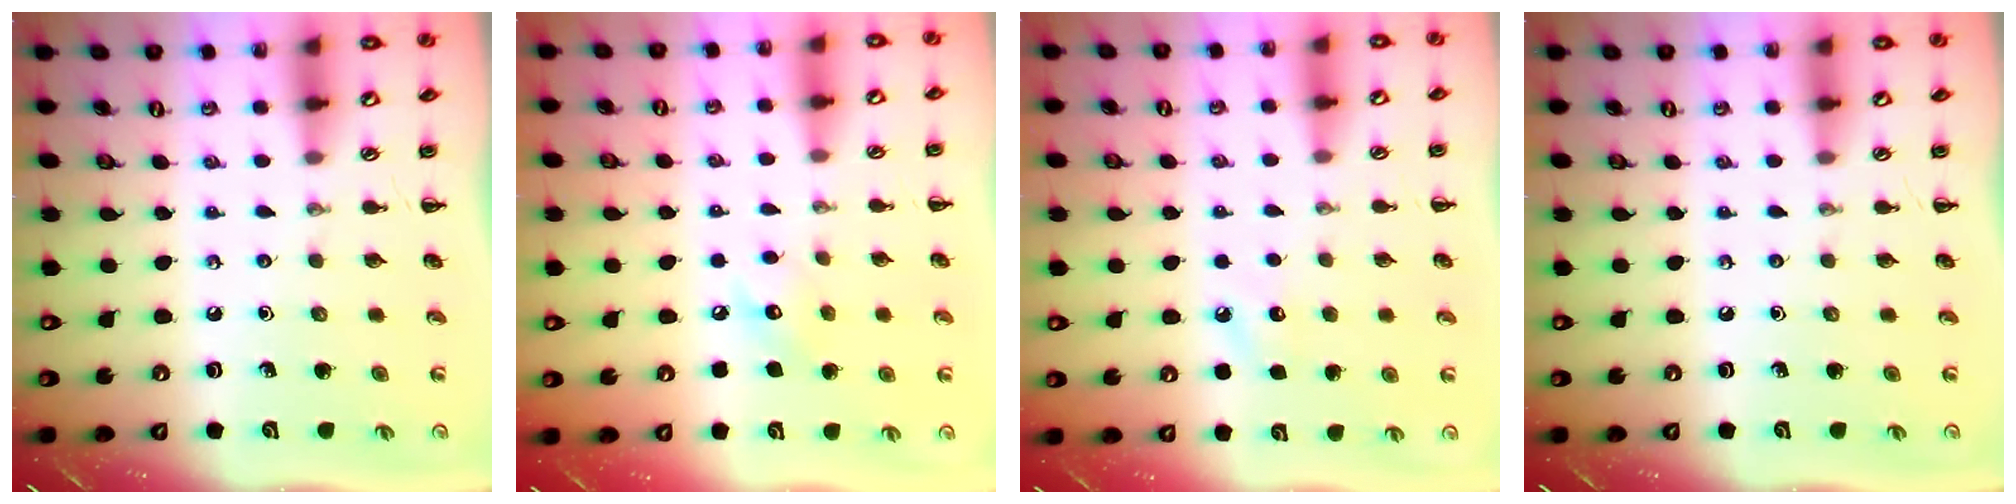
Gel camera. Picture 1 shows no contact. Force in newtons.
{"total": 6.8, "press": 6.7, "slide": 0.9}
{"total": 4.9, "press": 4.8, "slide": 1.2}
{"total": 0.0}